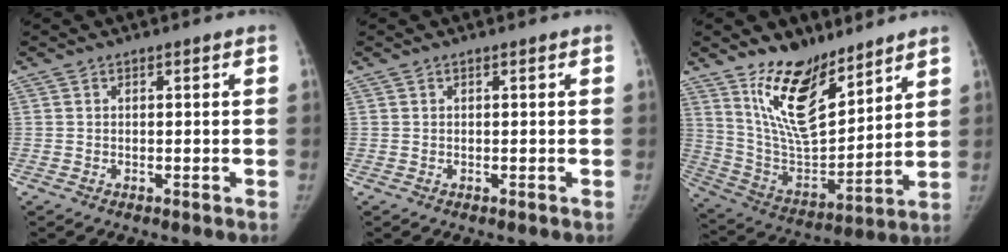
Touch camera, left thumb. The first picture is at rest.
{"total": 0.0}
{"total": 17.4, "force": [11.8, 7.3, 10.6], "torque": [-0.139, -0.085, 0.230]}